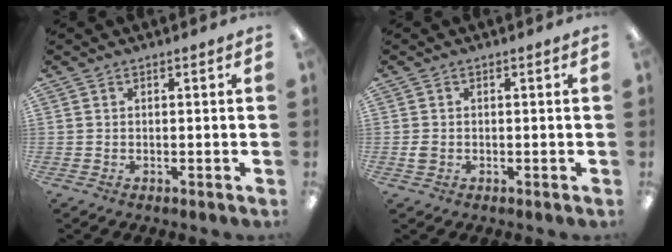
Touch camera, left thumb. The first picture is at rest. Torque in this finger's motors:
{"motor_torque": [-0.12, 0.07, 0.06, -0.04, 0.00]}